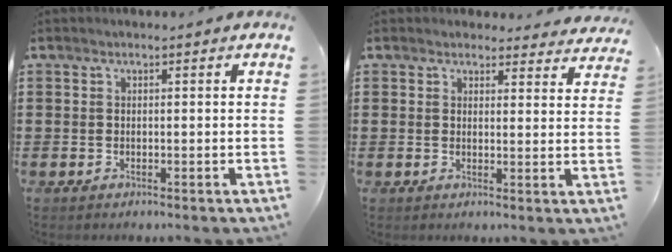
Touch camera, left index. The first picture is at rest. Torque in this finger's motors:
{"motor_torque": [1.05, -1.09, 0.57, 0.00]}